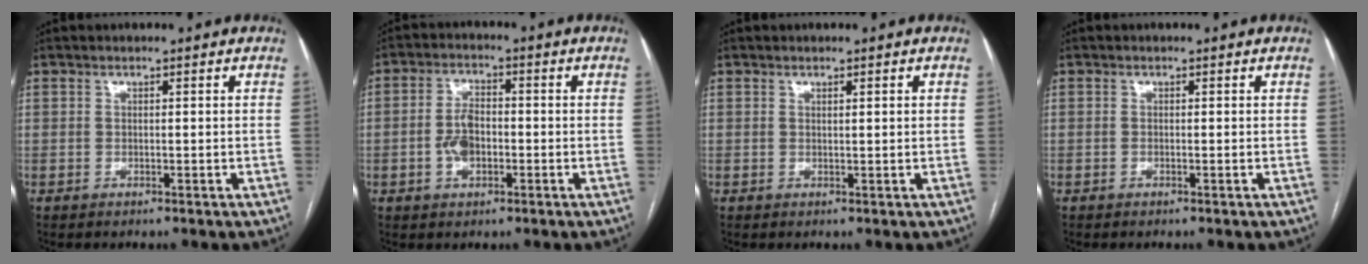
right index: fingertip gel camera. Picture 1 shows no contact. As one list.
[{"total": 5.0, "force": [-1.1, 2.7, 4.0], "torque": [-0.083, 0.010, -0.021]}, {"total": 0.8, "force": [0.4, 0.0, 0.8], "torque": [-0.013, 0.001, 0.005]}, {"total": 0.0}]